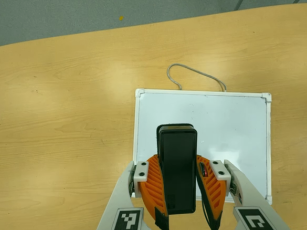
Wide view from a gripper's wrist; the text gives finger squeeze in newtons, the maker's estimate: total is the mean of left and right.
{"total": 6.9, "left": 6.1, "right": 7.7}